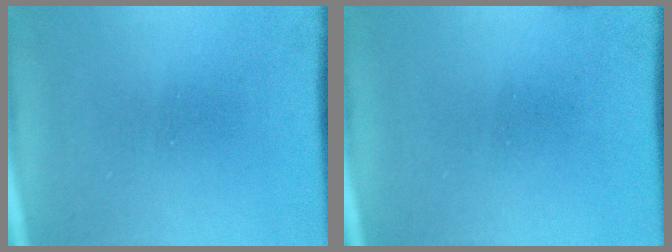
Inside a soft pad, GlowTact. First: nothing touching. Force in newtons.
{"total": 1.1}